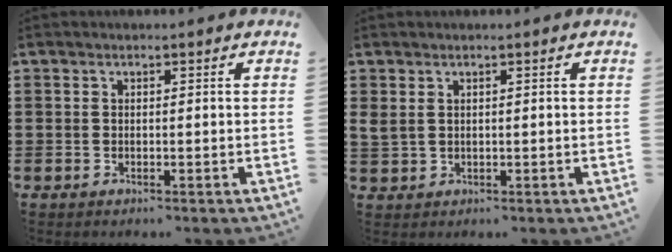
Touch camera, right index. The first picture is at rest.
{"total": 1.3, "force": [0.8, 0.7, 0.7], "torque": [-0.018, 0.003, 0.015]}